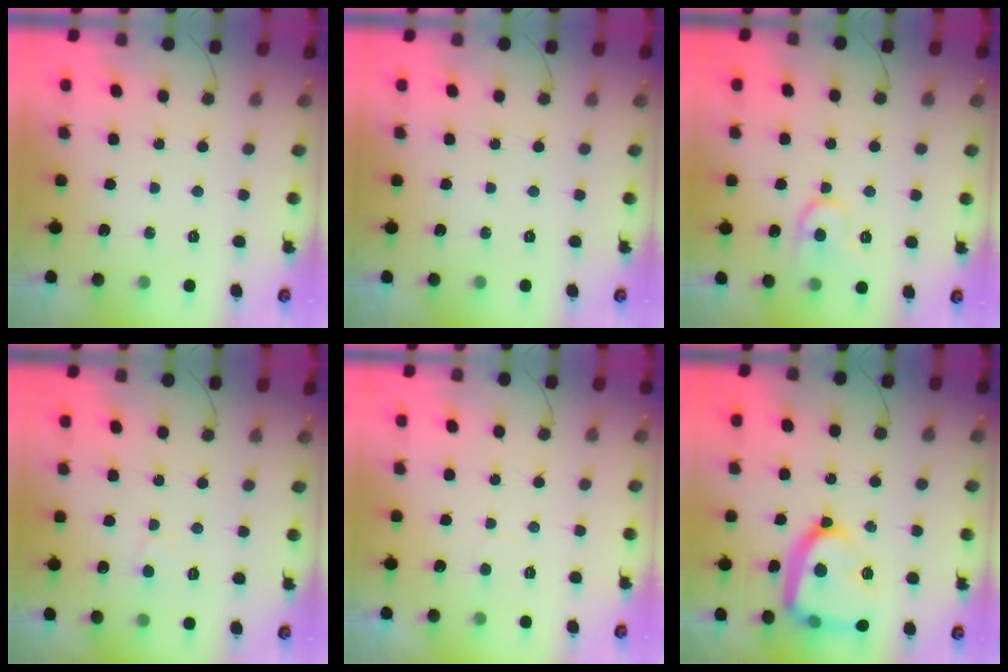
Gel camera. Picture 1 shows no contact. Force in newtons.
{"total": 0.0}
{"total": 10.9, "press": 10.9, "slide": 1.0}
{"total": 4.8, "press": 4.8, "slide": 0.5}
{"total": 3.5, "press": 3.5, "slide": 0.3}
{"total": 18.2, "press": 18.1, "slide": 1.2}